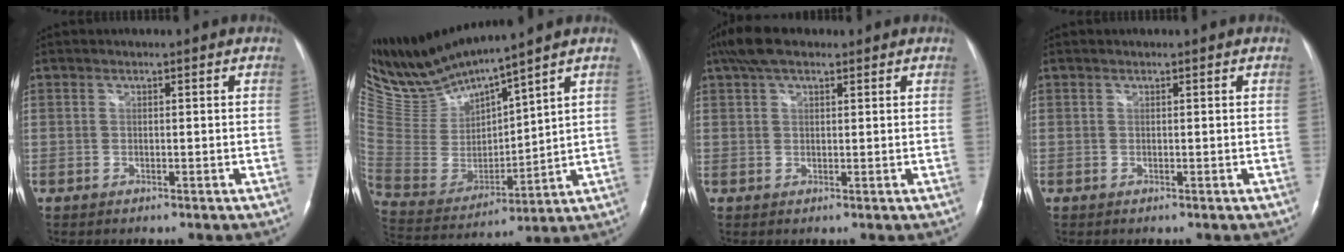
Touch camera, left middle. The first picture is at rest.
{"total": 12.6, "force": [12.1, -0.4, 3.7], "torque": [-0.094, -0.011, 0.258]}
{"total": 5.7, "force": [4.0, 2.3, 3.4], "torque": [-0.073, 0.026, 0.074]}
{"total": 0.0}